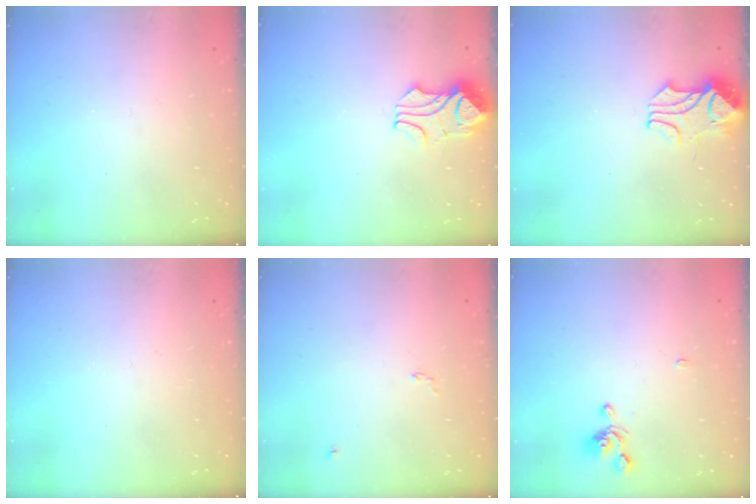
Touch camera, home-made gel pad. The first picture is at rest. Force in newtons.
{"total": 3.5, "press": 3.3, "slide": 0.9}
{"total": 2.4, "press": 2.2, "slide": 1.0}
{"total": 0.0}
{"total": 2.5, "press": 2.5, "slide": 0.3}
{"total": 3.8, "press": 3.7, "slide": 0.8}